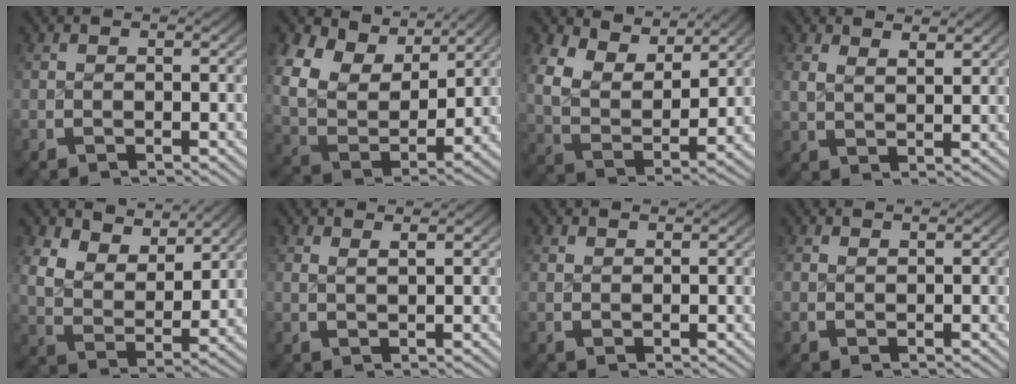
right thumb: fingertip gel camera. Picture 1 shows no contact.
{"total": 11.8, "force": [3.3, 8.2, 7.9], "torque": [-0.193, -0.030, 0.062]}
{"total": 9.6, "force": [3.3, 6.3, 6.4], "torque": [-0.149, -0.023, 0.063]}
{"total": 2.5, "force": [2.1, 0.7, 1.2], "torque": [-0.021, -0.006, 0.047]}
{"total": 7.6, "force": [3.3, 4.9, 4.8], "torque": [-0.111, -0.022, 0.064]}
{"total": 1.5, "force": [1.3, 0.0, 0.8], "torque": [-0.014, -0.001, 0.030]}
{"total": 0.9, "force": [0.9, 0.0, 0.0], "torque": [0.005, -0.001, 0.021]}
{"total": 0.6, "force": [0.6, 0.0, 0.1], "torque": [0.002, -0.002, 0.016]}